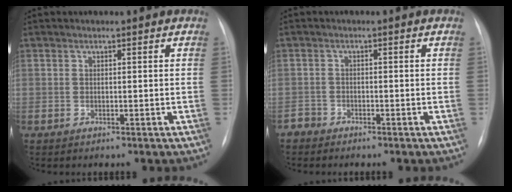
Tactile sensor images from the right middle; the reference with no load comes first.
{"total": 1.5, "force": [-1.2, 0.6, -0.5], "torque": [0.010, 0.000, -0.026]}